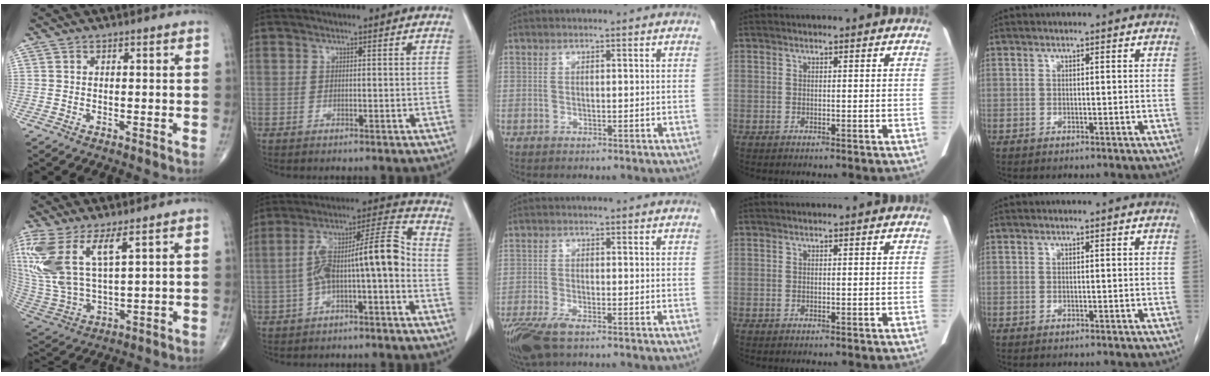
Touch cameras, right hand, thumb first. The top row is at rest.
{"thumb": {"total": 15.7, "force": [7.2, 5.6, 12.8], "torque": [-0.299, -0.029, 0.161]}, "index": {"total": 11.9, "force": [-2.2, 1.7, 11.6], "torque": [-0.198, 0.047, -0.033]}, "middle": {"total": 7.0, "force": [-4.8, 2.1, 4.7], "torque": [-0.093, -0.017, -0.087]}}